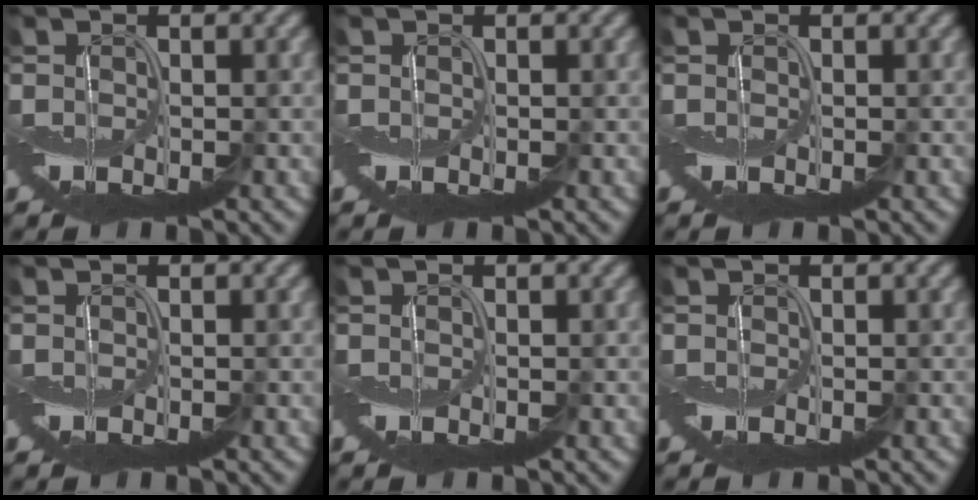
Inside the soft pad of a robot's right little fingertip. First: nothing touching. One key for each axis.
{"total": 0.0}
{"total": 0.0}
{"total": 0.0}
{"total": 0.0}
{"total": 0.0}